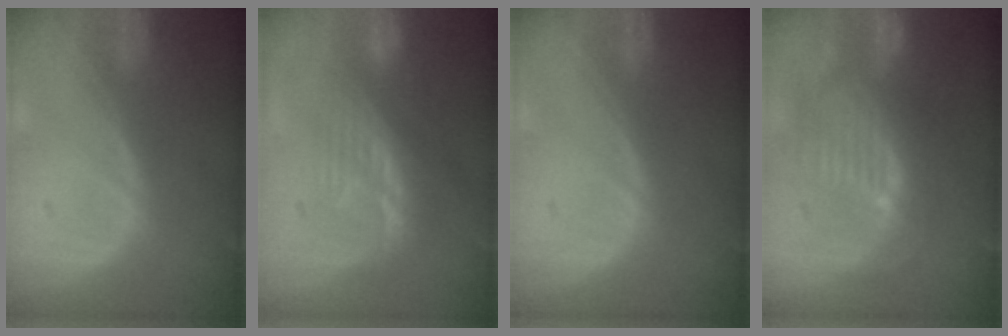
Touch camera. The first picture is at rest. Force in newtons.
{"total": 8.3, "press": 7.2, "slide": 4.0}
{"total": 0.0}
{"total": 9.8, "press": 9.0, "slide": 3.9}